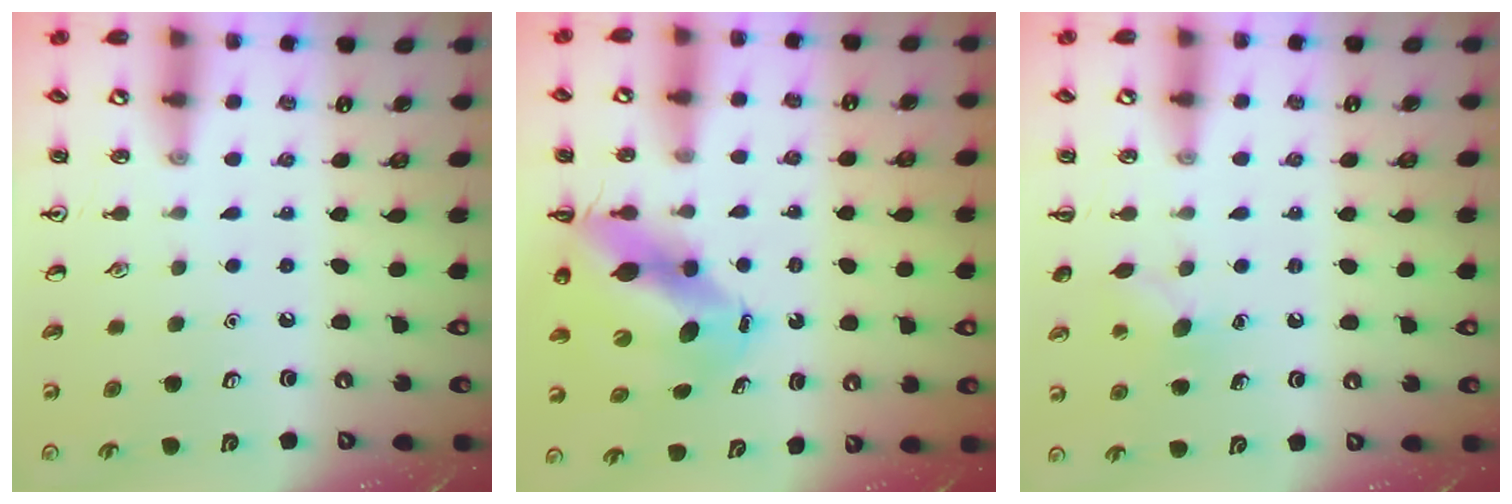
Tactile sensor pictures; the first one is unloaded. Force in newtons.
{"total": 10.7, "press": 10.3, "slide": 3.0}
{"total": 6.4, "press": 6.3, "slide": 1.4}